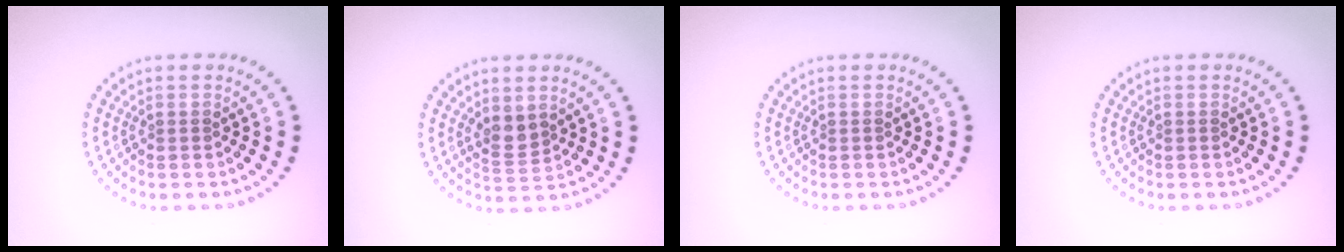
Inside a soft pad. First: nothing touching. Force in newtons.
{"total": 2.1, "press": 1.7, "slide": 1.2}
{"total": 0.0}
{"total": 0.0}